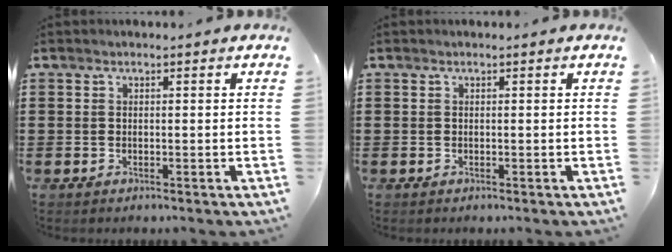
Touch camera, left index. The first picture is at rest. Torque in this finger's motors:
{"motor_torque": [-0.02, 0.01, 0.00, -0.01]}